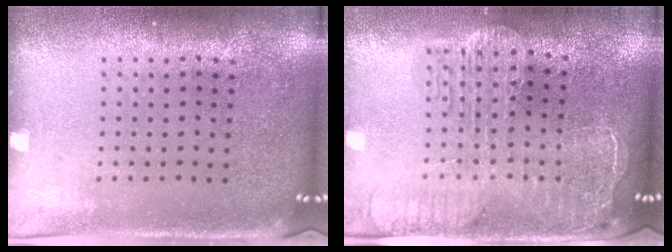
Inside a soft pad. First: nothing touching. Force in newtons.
{"total": 2.3, "press": 2.0, "slide": 1.1}